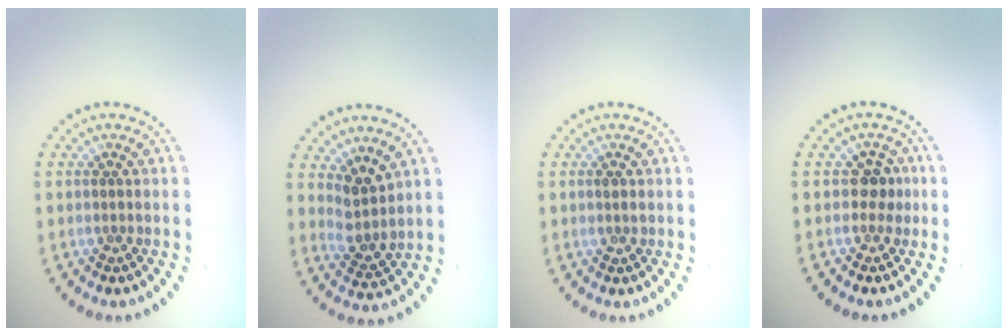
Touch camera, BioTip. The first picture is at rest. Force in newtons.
{"total": 2.7, "press": 2.1, "slide": 1.7}
{"total": 0.7, "press": 0.7, "slide": 0.3}
{"total": 1.6, "press": 1.4, "slide": 0.8}